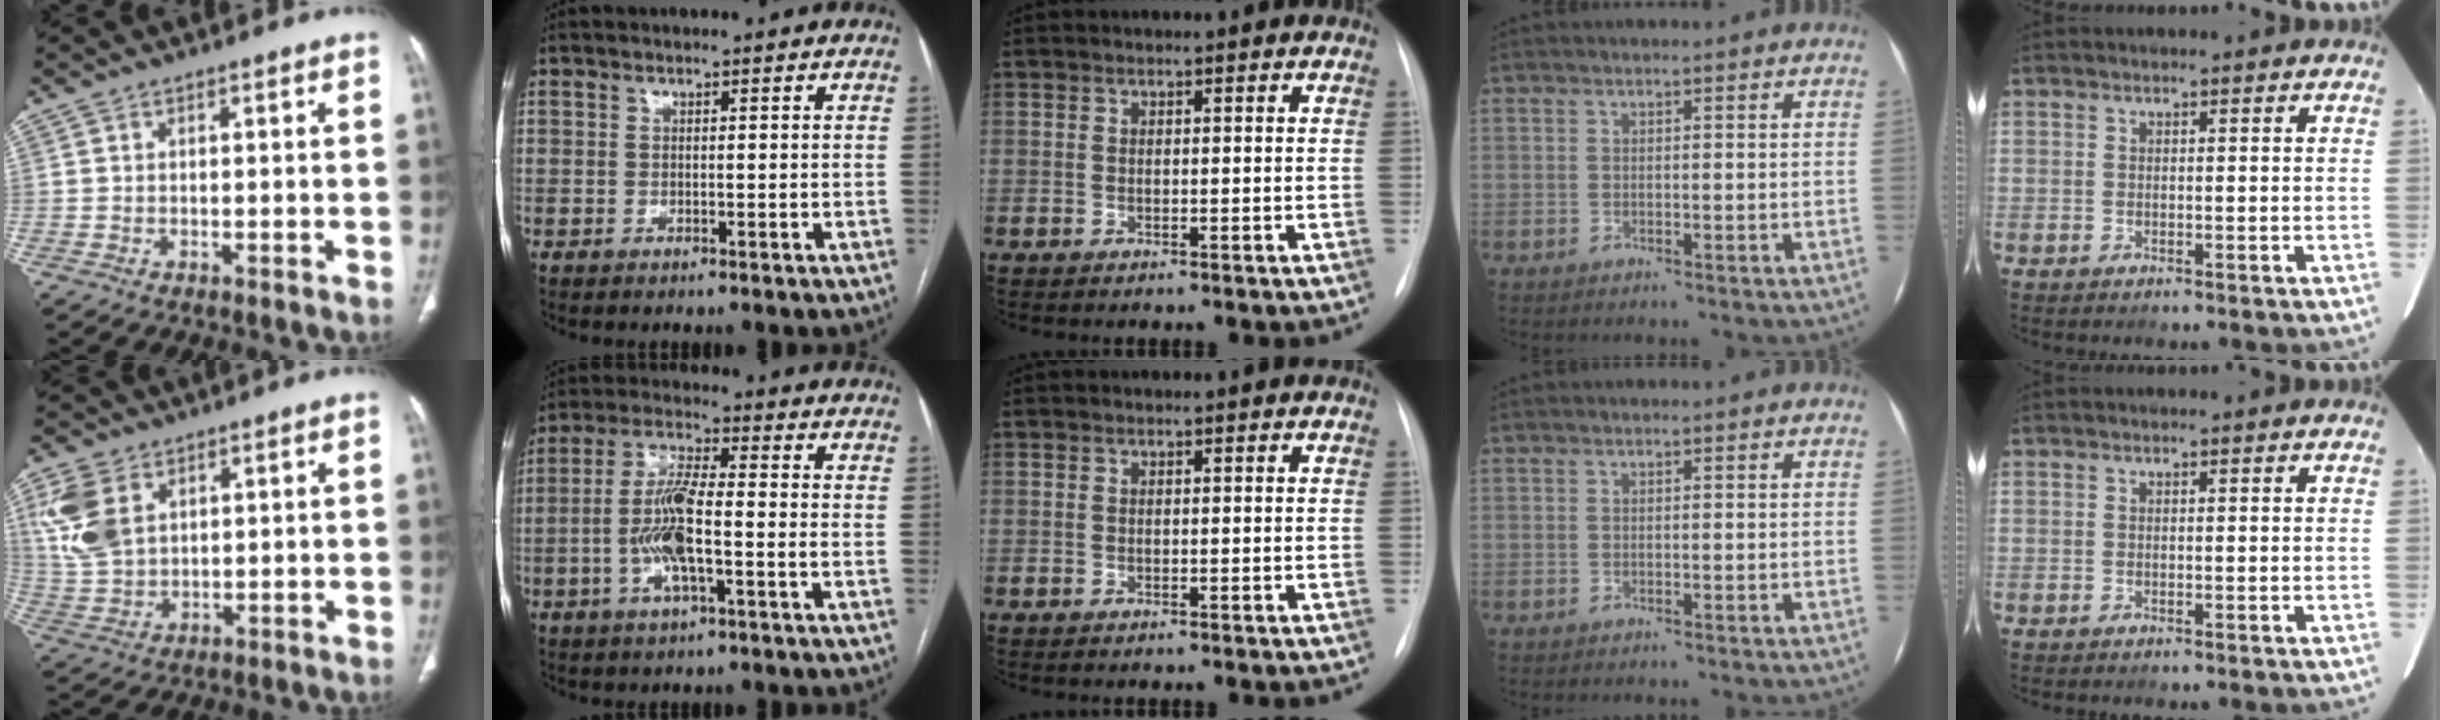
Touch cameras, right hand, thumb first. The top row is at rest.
{"thumb": {"total": 10.1, "force": [3.9, 6.5, 6.6], "torque": [-0.144, -0.006, 0.087]}, "index": {"total": 9.1, "force": [-2.1, 1.5, 8.8], "torque": [-0.178, 0.005, -0.044]}}